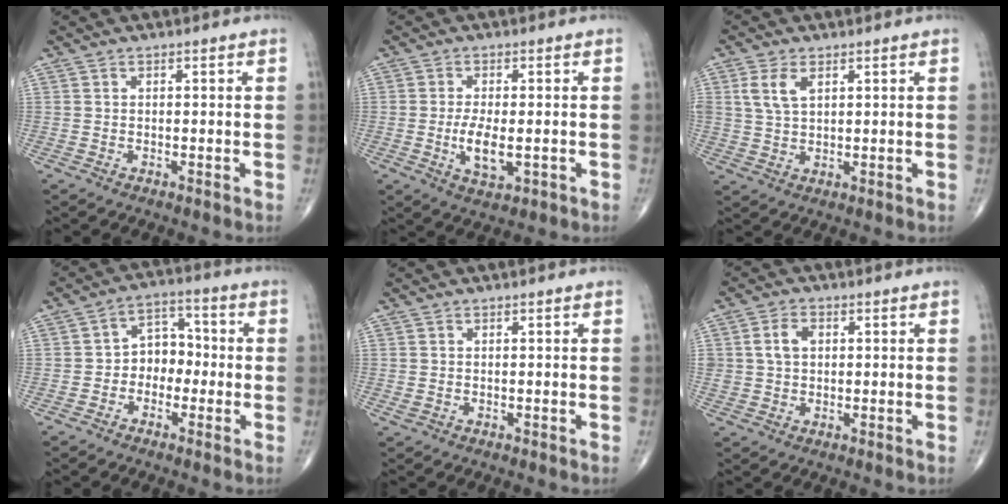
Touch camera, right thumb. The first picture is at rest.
{"total": 6.0, "force": [-1.2, 2.6, 5.2], "torque": [-0.101, -0.006, -0.020]}
{"total": 5.1, "force": [2.0, 2.7, 3.8], "torque": [-0.079, -0.002, 0.043]}
{"total": 7.0, "force": [-1.3, 5.4, 4.2], "torque": [-0.030, 0.034, -0.039]}
{"total": 0.7, "force": [0.0, 0.6, 0.4], "torque": [-0.010, 0.000, 0.003]}
{"total": 4.5, "force": [0.9, 3.3, 3.0], "torque": [-0.051, 0.004, 0.017]}